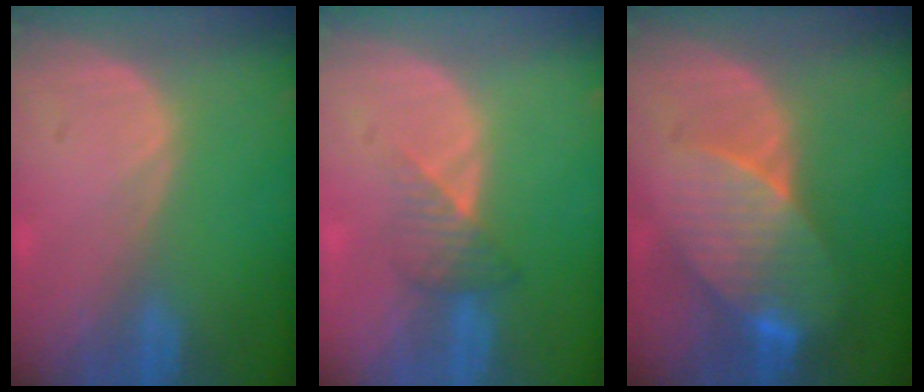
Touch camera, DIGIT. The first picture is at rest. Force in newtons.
{"total": 3.3, "press": 3.0, "slide": 1.2}
{"total": 8.2, "press": 7.7, "slide": 2.7}